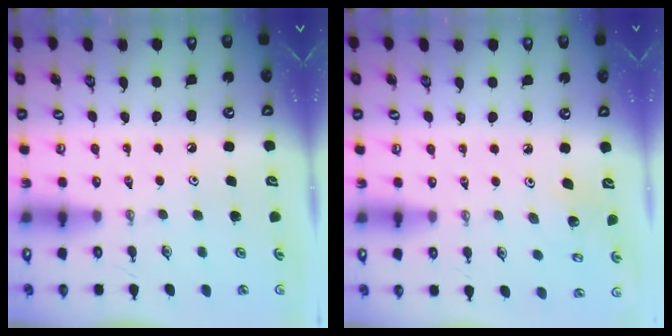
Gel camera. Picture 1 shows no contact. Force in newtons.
{"total": 4.9, "press": 4.8, "slide": 0.3}